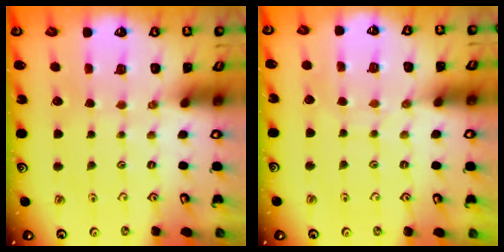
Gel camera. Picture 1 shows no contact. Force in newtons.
{"total": 5.9, "press": 5.9, "slide": 0.6}